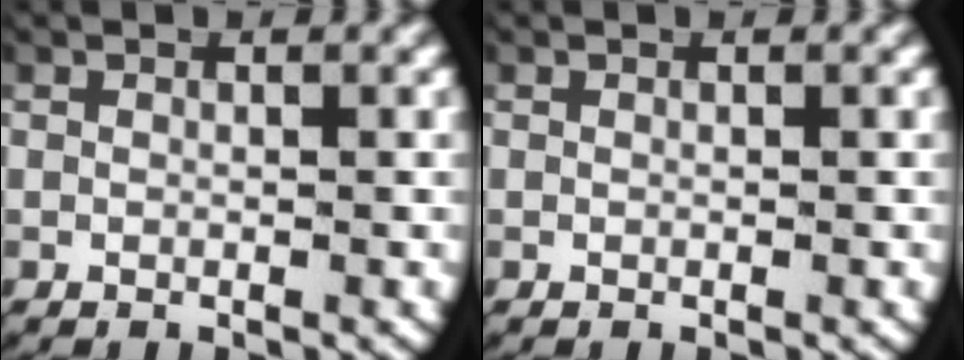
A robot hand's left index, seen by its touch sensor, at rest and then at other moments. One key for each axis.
{"total": 0.0}